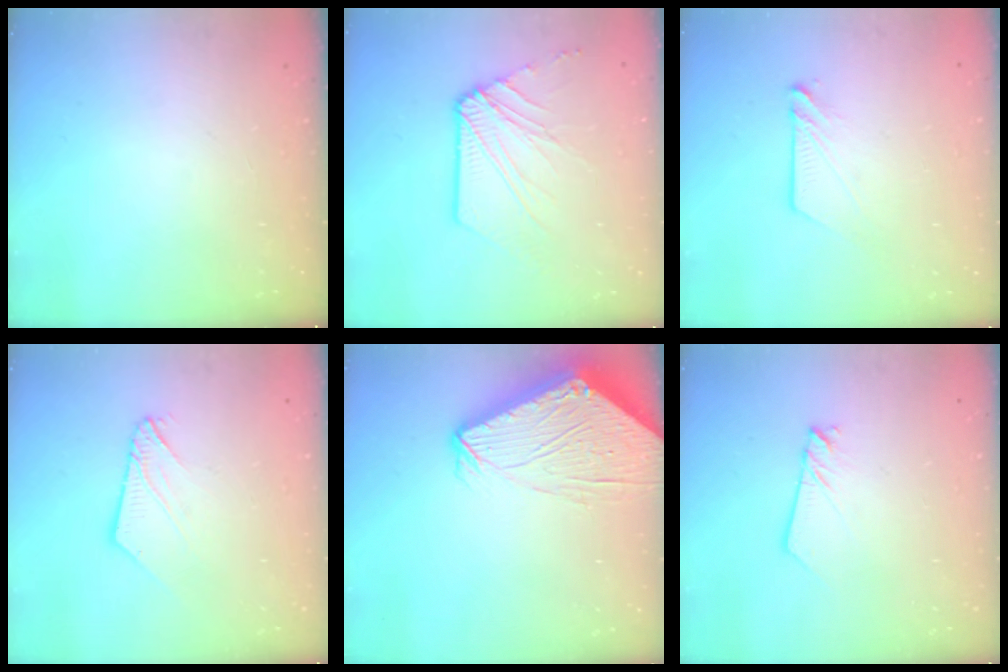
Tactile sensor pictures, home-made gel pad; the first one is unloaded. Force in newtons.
{"total": 9.1, "press": 9.0, "slide": 1.2}
{"total": 5.6, "press": 5.6, "slide": 0.3}
{"total": 7.5, "press": 7.5, "slide": 0.6}
{"total": 8.6, "press": 8.6, "slide": 0.6}
{"total": 2.2, "press": 2.2, "slide": 0.0}